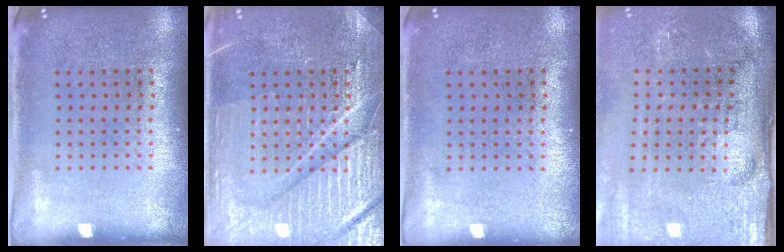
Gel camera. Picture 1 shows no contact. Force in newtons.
{"total": 4.2, "press": 4.2, "slide": 0.5}
{"total": 0.0}
{"total": 4.7, "press": 3.9, "slide": 2.7}